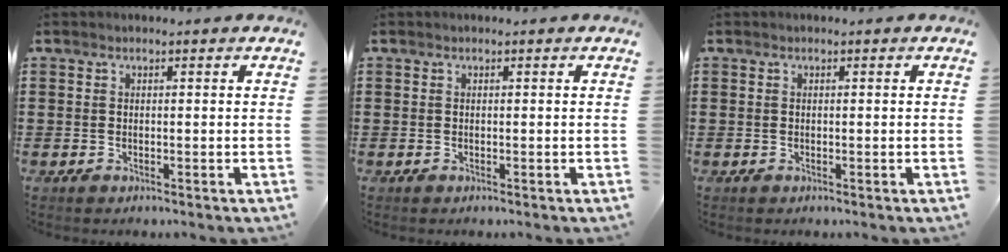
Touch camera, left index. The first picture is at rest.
{"total": 0.0}
{"total": 0.0}